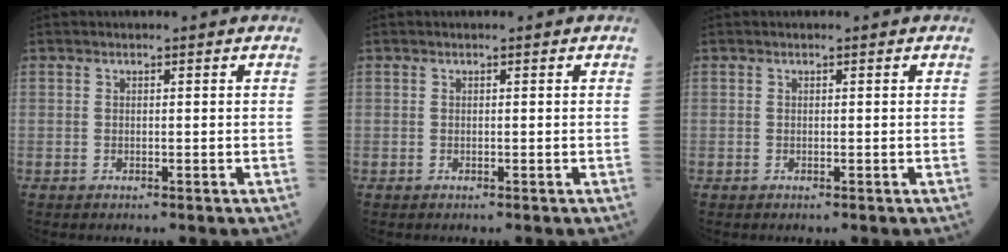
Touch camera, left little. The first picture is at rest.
{"total": 0.0}
{"total": 0.0}